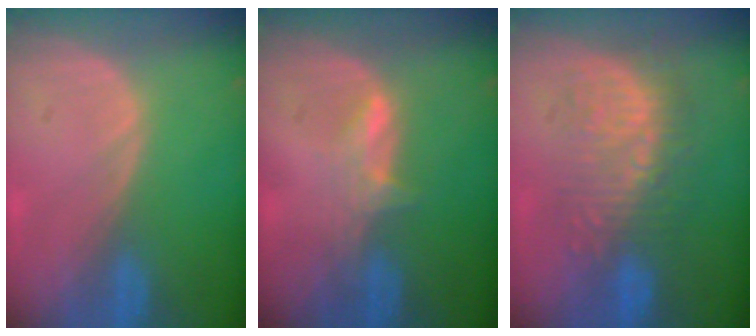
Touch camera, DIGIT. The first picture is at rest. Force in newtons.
{"total": 2.8, "press": 2.8, "slide": 0.4}
{"total": 8.9, "press": 8.7, "slide": 1.8}